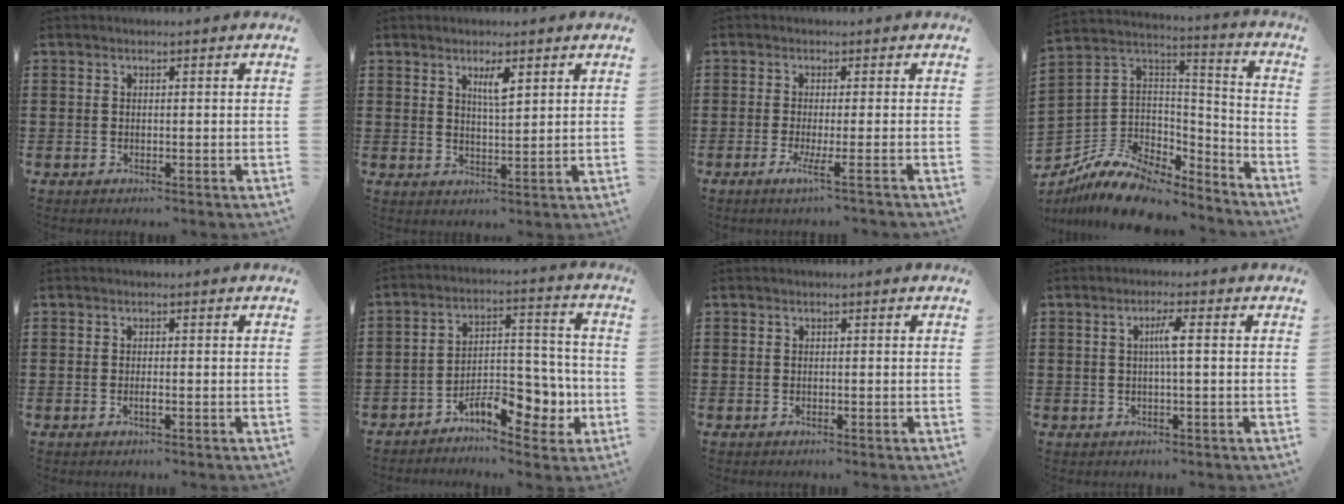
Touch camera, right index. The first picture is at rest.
{"total": 3.4, "force": [1.9, 0.7, 2.7], "torque": [-0.049, 0.000, 0.029]}
{"total": 3.3, "force": [-1.7, -0.6, 2.8], "torque": [-0.061, -0.019, -0.034]}
{"total": 10.9, "force": [-8.3, 5.1, 4.8], "torque": [-0.109, 0.021, -0.159]}
{"total": 0.9, "force": [-0.4, 0.1, 0.9], "torque": [-0.016, -0.005, -0.006]}
{"total": 9.1, "force": [-5.4, 4.4, 5.9], "torque": [-0.075, 0.017, -0.095]}
{"total": 0.0}
{"total": 3.0, "force": [0.2, 0.0, 3.0], "torque": [-0.057, -0.003, 0.000]}